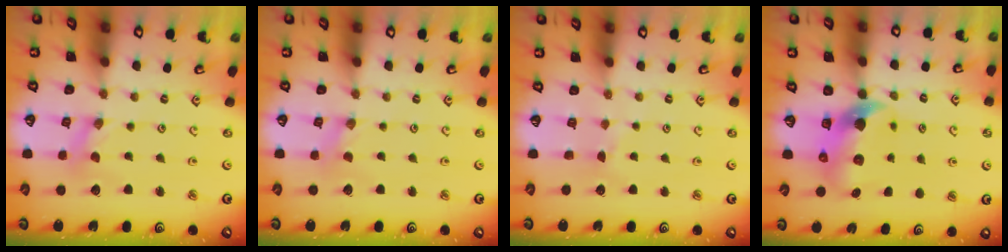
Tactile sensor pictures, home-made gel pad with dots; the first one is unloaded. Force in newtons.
{"total": 0.0}
{"total": 2.2, "press": 2.2, "slide": 0.3}
{"total": 8.3, "press": 8.2, "slide": 1.2}